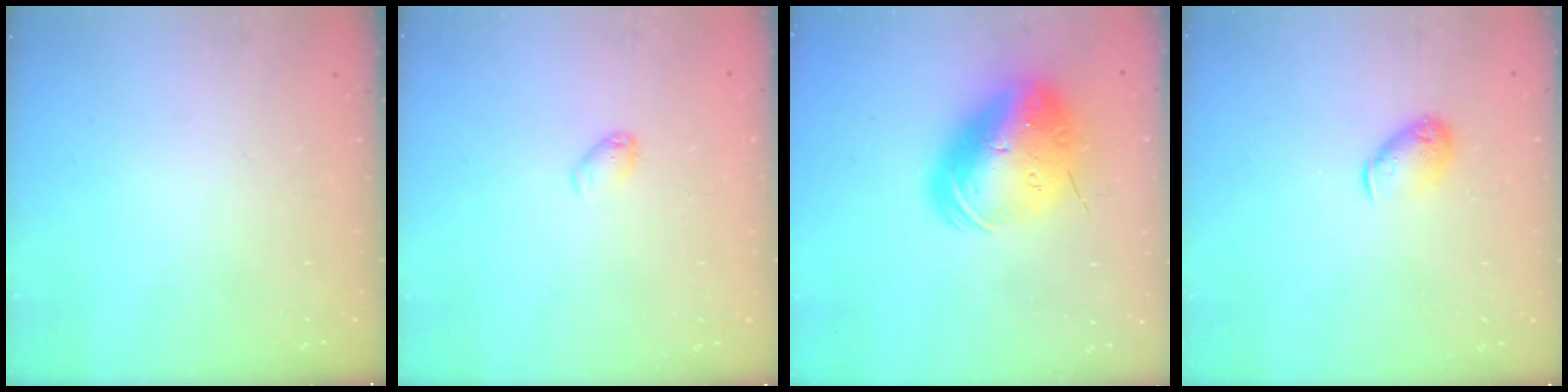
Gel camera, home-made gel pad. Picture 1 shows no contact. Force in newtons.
{"total": 3.2, "press": 3.2, "slide": 0.5}
{"total": 22.4, "press": 22.1, "slide": 4.0}
{"total": 7.7, "press": 7.6, "slide": 0.9}